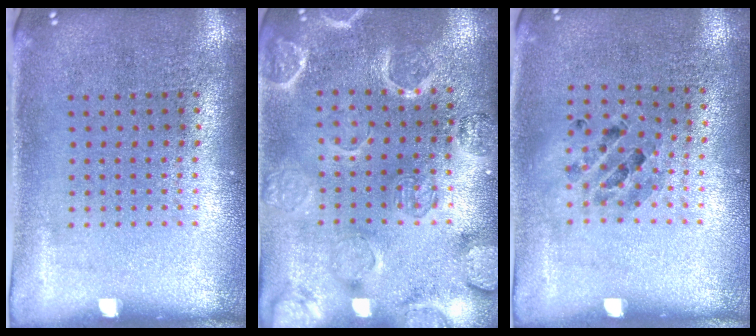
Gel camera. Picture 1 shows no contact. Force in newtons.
{"total": 2.7, "press": 2.7, "slide": 0.1}
{"total": 0.8, "press": 0.8, "slide": 0.1}